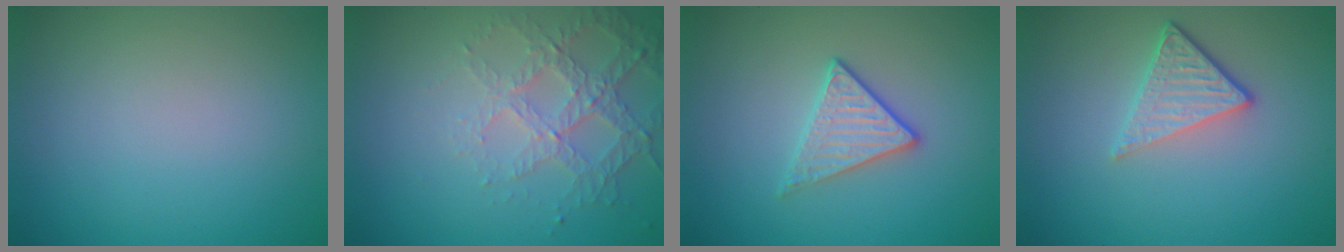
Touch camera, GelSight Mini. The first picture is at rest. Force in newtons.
{"total": 4.2, "press": 3.0, "slide": 2.9}
{"total": 2.3, "press": 2.0, "slide": 1.0}
{"total": 3.6, "press": 2.7, "slide": 2.3}